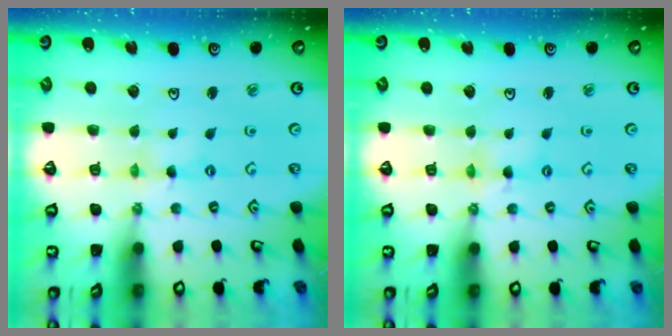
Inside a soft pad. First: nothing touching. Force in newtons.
{"total": 2.4, "press": 2.4, "slide": 0.3}